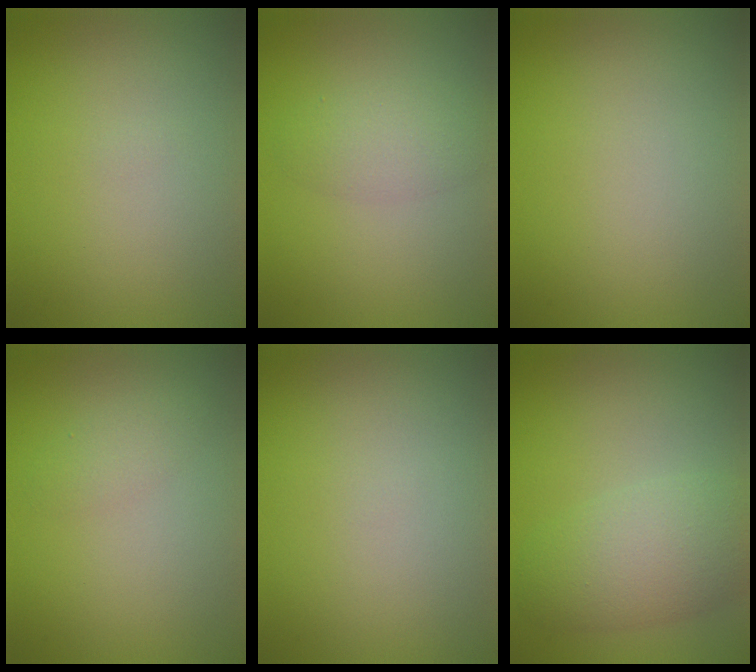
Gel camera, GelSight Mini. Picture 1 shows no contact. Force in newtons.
{"total": 2.7, "press": 2.7, "slide": 0.1}
{"total": 0.0}
{"total": 1.2, "press": 1.2, "slide": 0.0}
{"total": 0.0}
{"total": 5.3, "press": 5.3, "slide": 0.1}